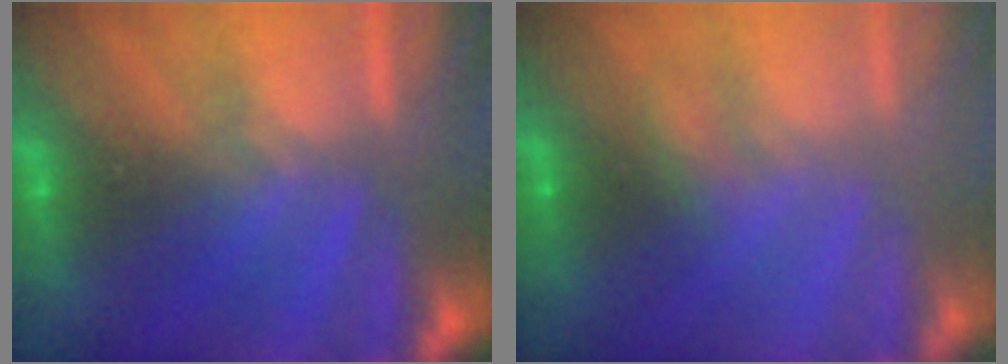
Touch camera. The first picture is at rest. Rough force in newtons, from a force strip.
{"total": 2.1}